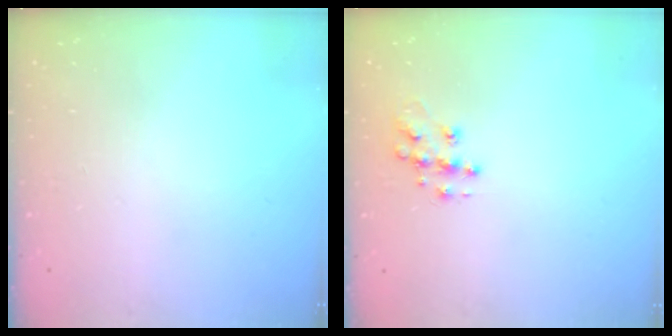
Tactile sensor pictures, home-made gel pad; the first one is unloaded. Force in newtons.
{"total": 10.2, "press": 10.2, "slide": 0.7}